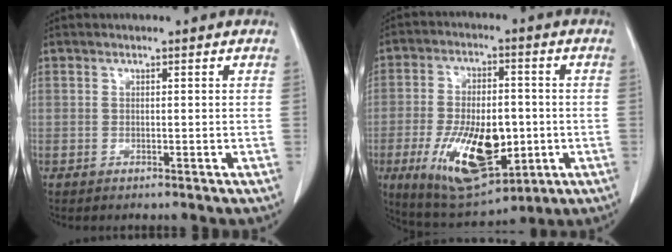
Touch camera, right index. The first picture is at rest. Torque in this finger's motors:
{"motor_torque": [1.61, -0.52, 0.40, 0.21]}